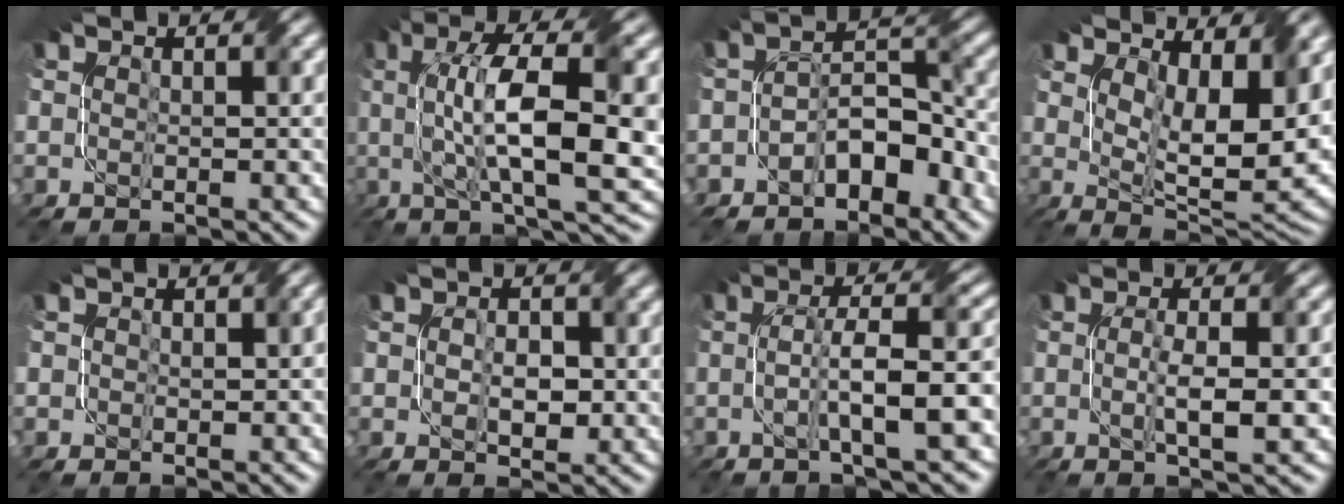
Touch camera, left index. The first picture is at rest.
{"total": 12.1, "force": [0.7, 3.4, 11.6], "torque": [-0.187, 0.006, 0.016]}
{"total": 4.9, "force": [-2.6, 2.7, 3.3], "torque": [-0.044, 0.013, -0.046]}
{"total": 10.6, "force": [3.8, 4.3, 8.9], "torque": [-0.139, -0.013, 0.070]}
{"total": 1.1, "force": [0.2, 0.8, 0.7], "torque": [-0.008, 0.000, 0.001]}
{"total": 2.8, "force": [-0.2, 1.6, 2.2], "torque": [-0.040, -0.004, -0.001]}
{"total": 7.3, "force": [-1.6, 1.2, 7.0], "torque": [-0.110, 0.015, -0.027]}
{"total": 4.2, "force": [-0.4, 0.8, 4.2], "torque": [-0.069, 0.001, -0.007]}